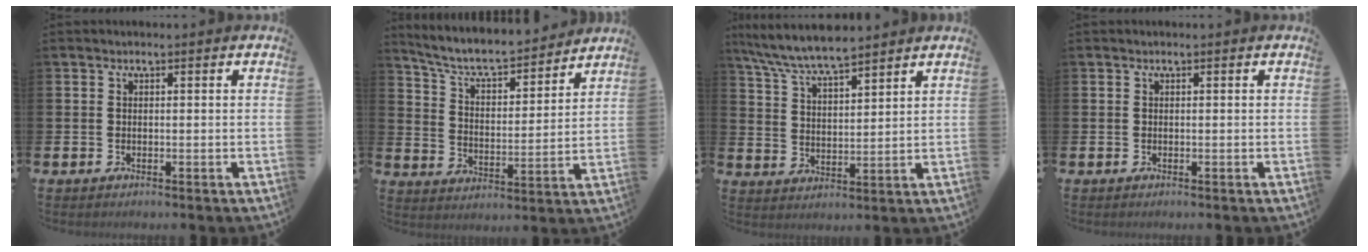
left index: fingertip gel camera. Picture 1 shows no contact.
{"total": 7.1, "force": [6.5, 1.5, 2.5], "torque": [-0.076, -0.053, 0.106]}
{"total": 6.9, "force": [6.6, 0.7, 2.1], "torque": [-0.068, -0.030, 0.118]}
{"total": 0.0}